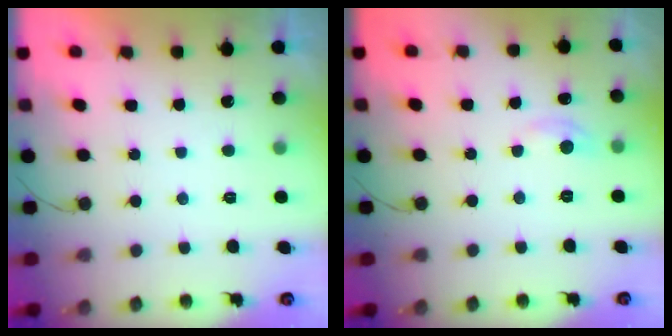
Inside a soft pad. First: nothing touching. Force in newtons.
{"total": 4.7, "press": 4.6, "slide": 0.8}